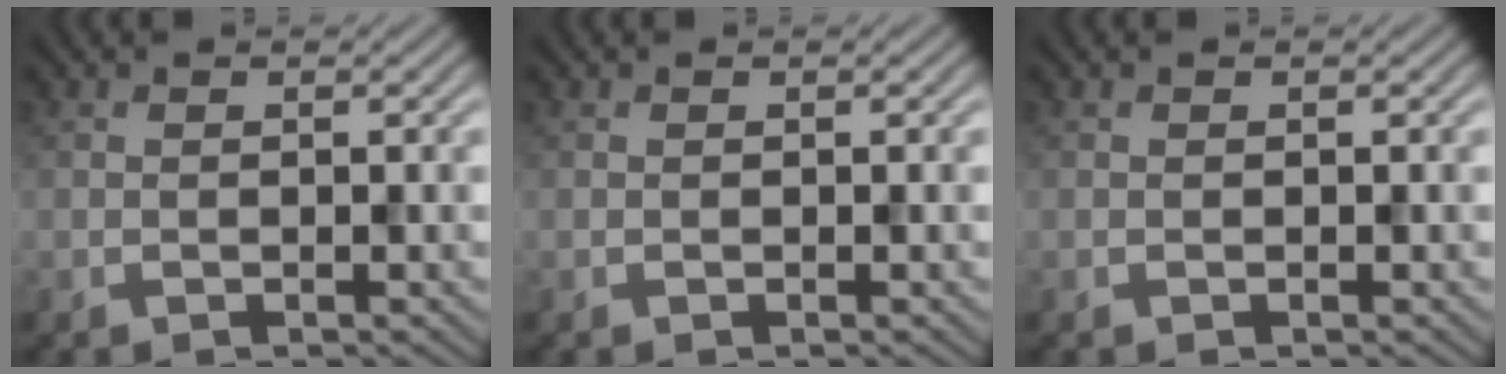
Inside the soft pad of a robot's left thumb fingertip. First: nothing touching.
{"total": 0.0}
{"total": 0.0}